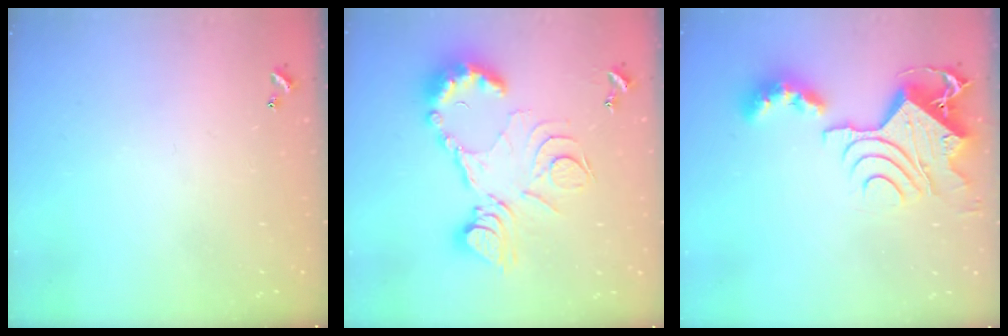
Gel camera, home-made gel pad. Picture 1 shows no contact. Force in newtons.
{"total": 19.1, "press": 19.0, "slide": 1.8}
{"total": 13.6, "press": 13.5, "slide": 1.5}